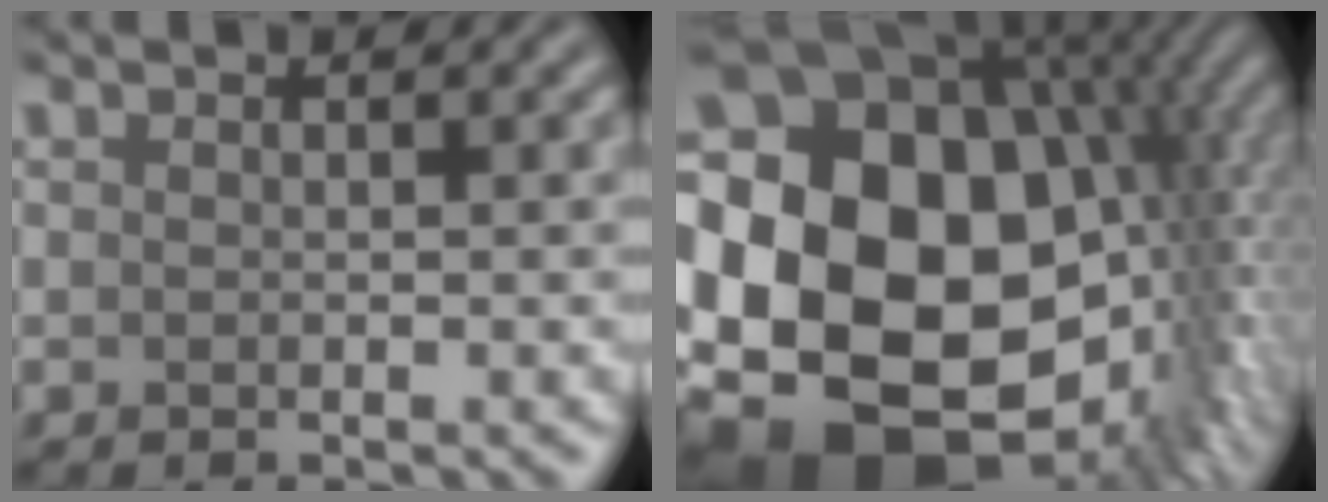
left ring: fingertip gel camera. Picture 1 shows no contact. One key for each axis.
{"total": 21.3, "fx": -1.5, "fy": 15.4, "fz": 14.5, "tx": -0.265, "ty": -0.004, "tz": -0.006}